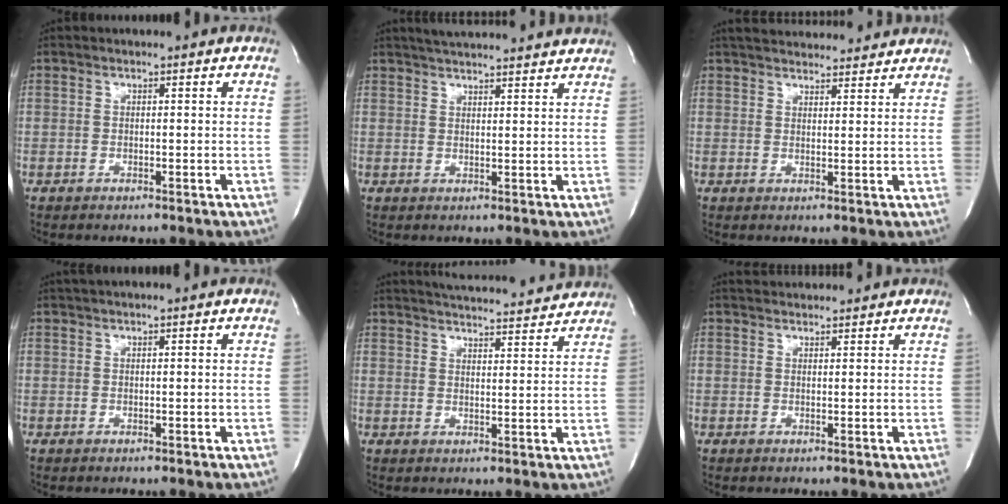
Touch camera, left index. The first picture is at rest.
{"total": 12.8, "force": [11.9, 0.9, 4.8], "torque": [-0.078, 0.023, 0.154]}
{"total": 13.0, "force": [12.1, 2.7, 3.8], "torque": [-0.055, 0.028, 0.165]}
{"total": 1.8, "force": [1.5, -0.4, 1.0], "torque": [-0.011, 0.020, 0.031]}
{"total": 15.6, "force": [15.0, 1.4, 4.2], "torque": [-0.065, 0.003, 0.194]}
{"total": 4.1, "force": [4.1, 0.6, 0.5], "torque": [-0.010, 0.025, 0.057]}